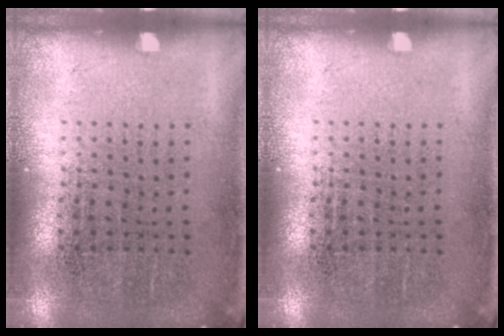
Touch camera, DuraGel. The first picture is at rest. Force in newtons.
{"total": 0.0}